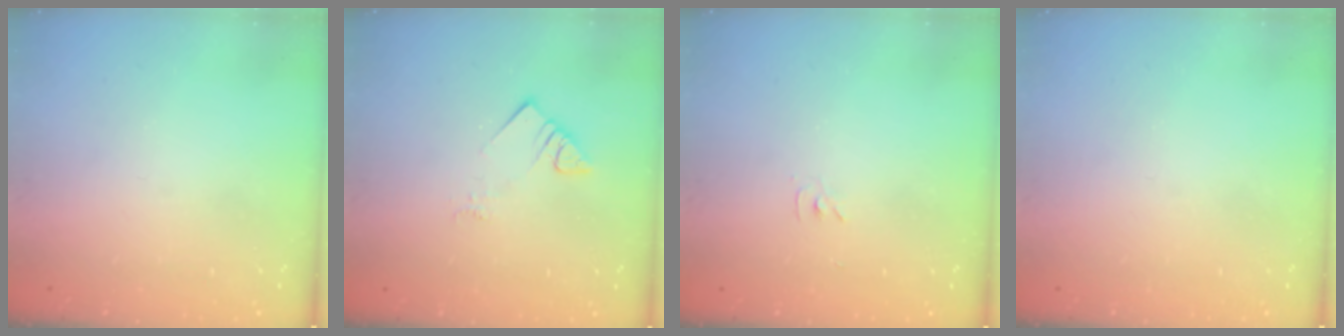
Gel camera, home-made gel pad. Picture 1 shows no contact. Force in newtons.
{"total": 4.7, "press": 4.7, "slide": 0.4}
{"total": 3.5, "press": 3.5, "slide": 0.5}
{"total": 0.0}